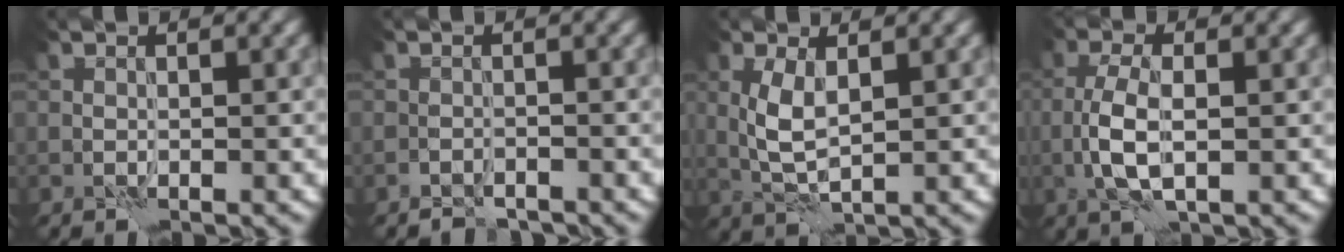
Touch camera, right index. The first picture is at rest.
{"total": 1.5, "force": [-1.5, 0.5, 0.1], "torque": [0.003, 0.003, -0.026]}
{"total": 3.2, "force": [0.9, 1.2, 2.8], "torque": [-0.066, -0.001, 0.020]}
{"total": 4.0, "force": [-0.6, 1.6, 3.6], "torque": [-0.081, 0.000, -0.015]}